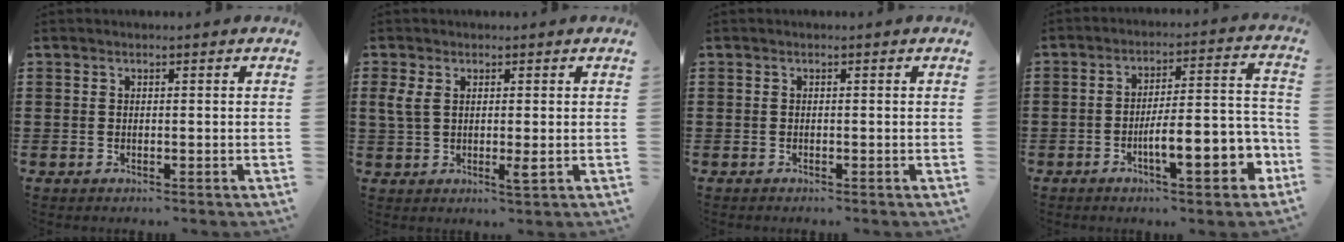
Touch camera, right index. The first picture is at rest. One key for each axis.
{"total": 4.5, "fx": 0.4, "fy": 1.9, "fz": 4.1, "tx": -0.099, "ty": -0.005, "tz": 0.002}
{"total": 0.0}
{"total": 10.1, "fx": -4.2, "fy": 2.3, "fz": 8.9, "tx": -0.130, "ty": -0.007, "tz": -0.073}